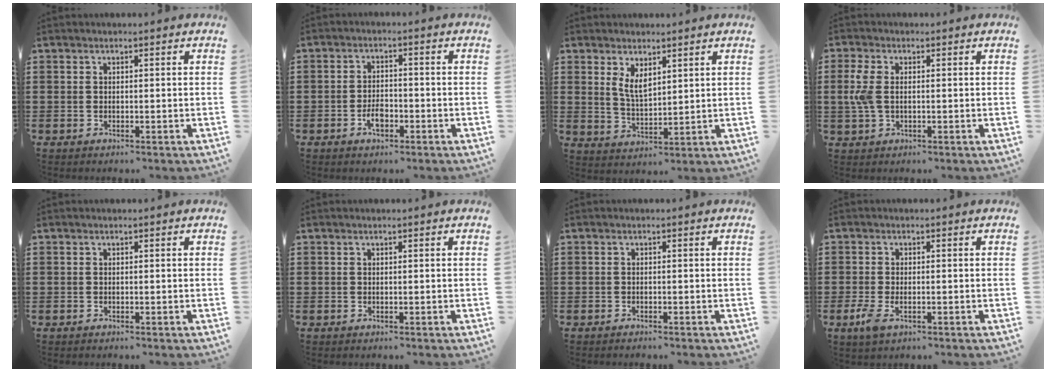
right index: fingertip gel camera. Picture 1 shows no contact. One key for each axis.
{"total": 3.2, "fx": -1.5, "fy": 1.7, "fz": 2.3, "tx": -0.050, "ty": 0.002, "tz": -0.030}
{"total": 4.0, "fx": 2.1, "fy": 1.8, "fz": 2.9, "tx": -0.061, "ty": 0.003, "tz": 0.038}
{"total": 4.6, "fx": 0.2, "fy": 2.5, "fz": 3.8, "tx": -0.107, "ty": -0.002, "tz": -0.005}
{"total": 0.0}
{"total": 0.0}
{"total": 0.5, "fx": -0.5, "fy": 0.0, "fz": 0.1, "tx": -0.003, "ty": -0.002, "tz": -0.010}
{"total": 2.3, "fx": -1.0, "fy": 0.9, "fz": 1.8, "tx": -0.046, "ty": -0.008, "tz": -0.022}